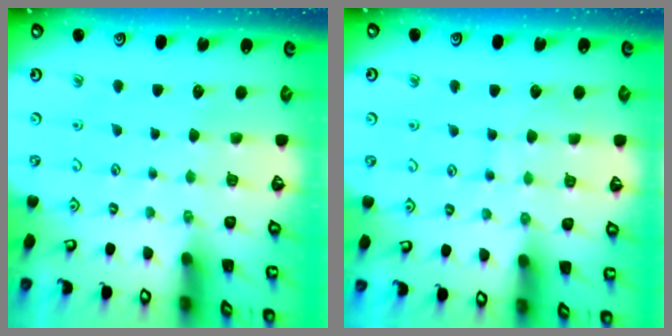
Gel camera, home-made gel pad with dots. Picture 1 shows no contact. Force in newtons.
{"total": 6.3, "press": 6.3, "slide": 0.6}